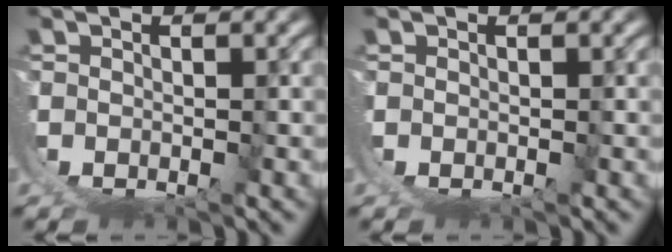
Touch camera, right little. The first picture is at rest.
{"total": 0.0}